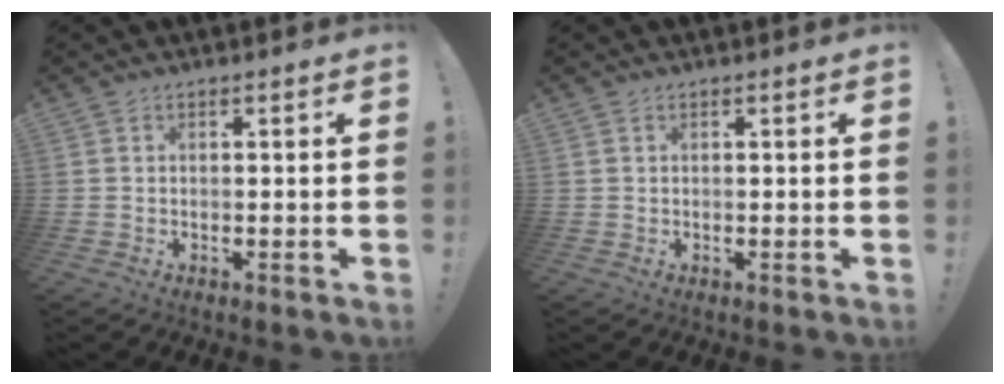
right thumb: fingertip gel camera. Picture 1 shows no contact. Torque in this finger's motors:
{"motor_torque": [0.17, -0.31, 0.11, 0.00, 0.00]}